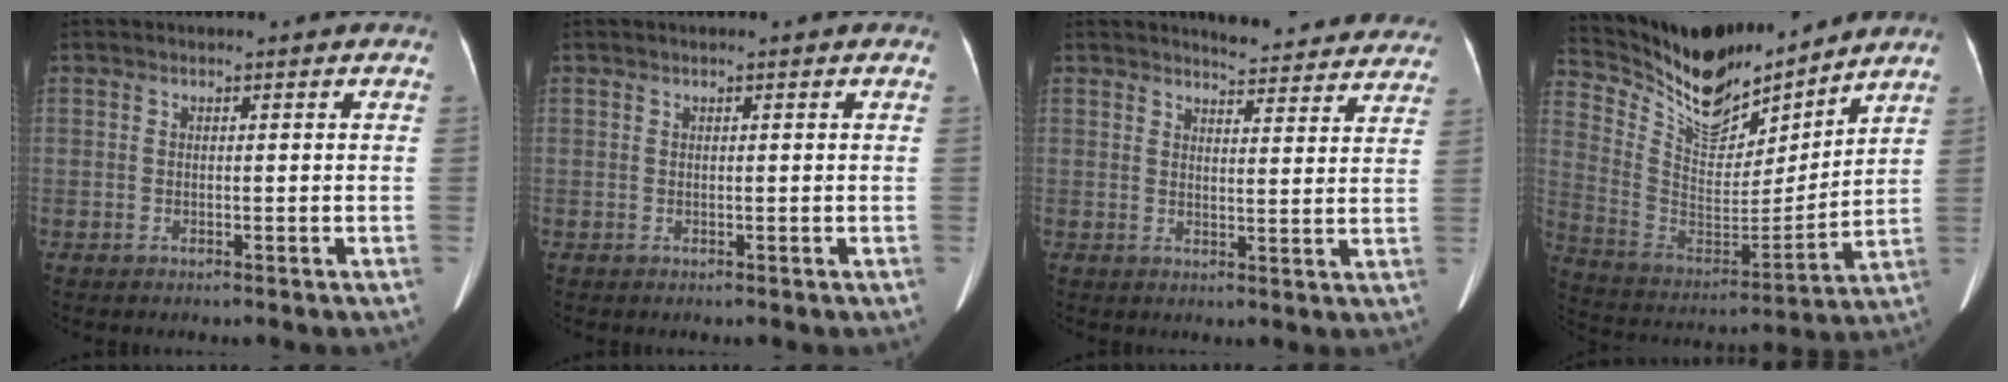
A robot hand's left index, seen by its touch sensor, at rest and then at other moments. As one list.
[{"total": 0.0}, {"total": 14.2, "force": [13.6, 2.5, 3.1], "torque": [-0.013, -0.029, 0.140]}, {"total": 17.3, "force": [15.3, 4.6, 6.6], "torque": [-0.138, -0.013, 0.284]}]